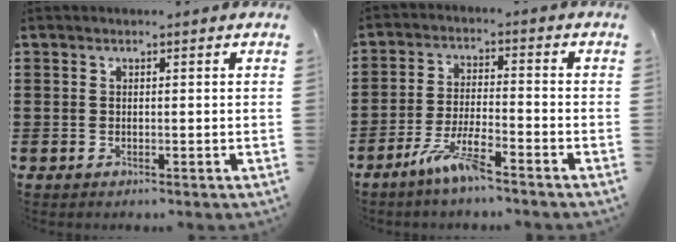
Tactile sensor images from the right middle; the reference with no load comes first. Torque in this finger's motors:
{"motor_torque": [2.14, 0.00, 0.15, 0.15]}